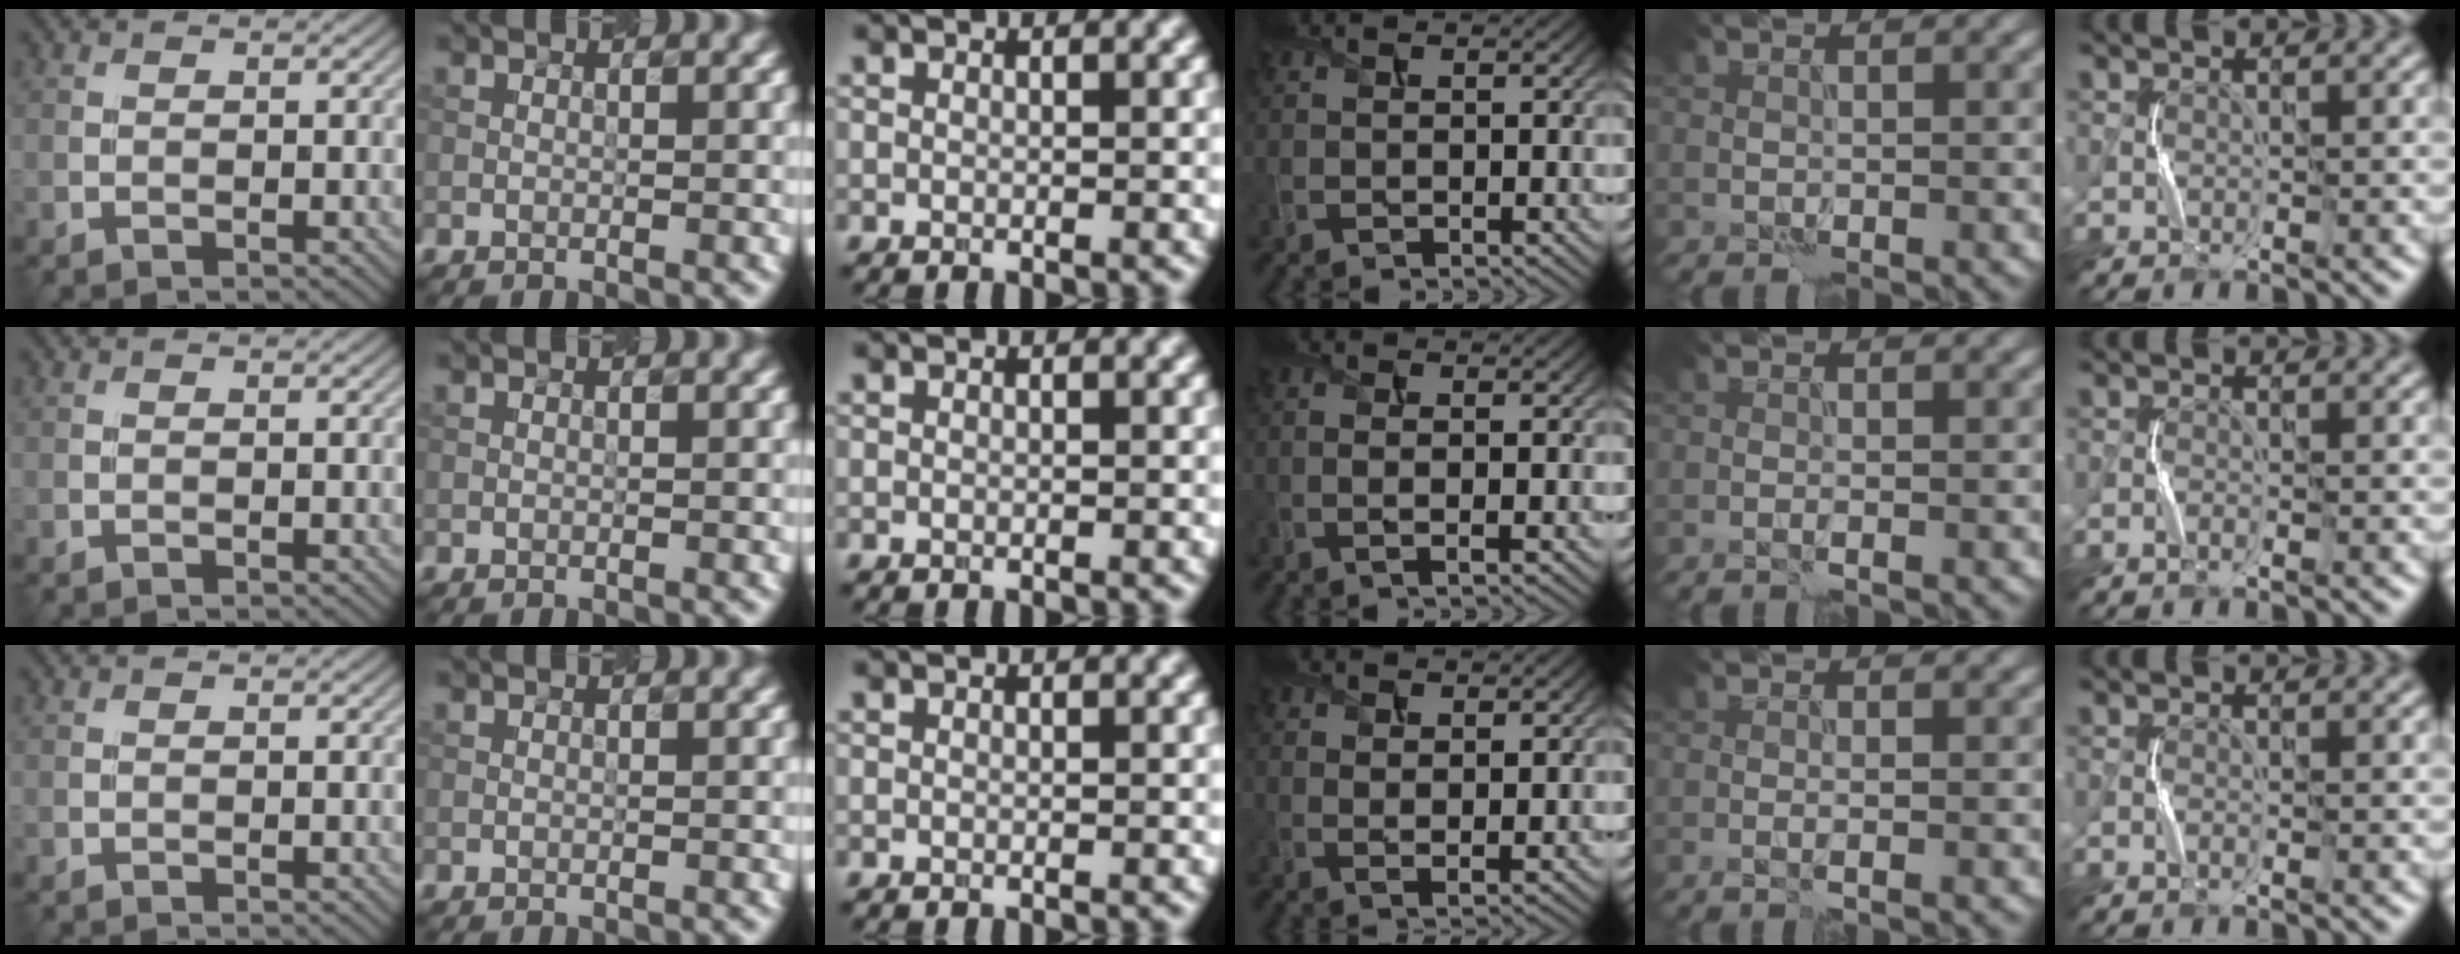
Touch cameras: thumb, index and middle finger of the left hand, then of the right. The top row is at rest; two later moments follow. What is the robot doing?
{"motion": "squeeze", "object": "sponge"}